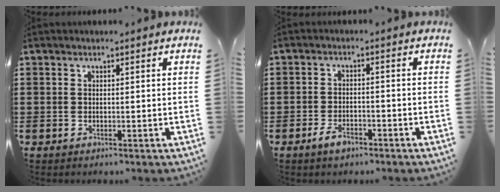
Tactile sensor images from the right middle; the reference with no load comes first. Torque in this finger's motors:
{"motor_torque": [1.18, -0.34, 0.03, 0.05]}